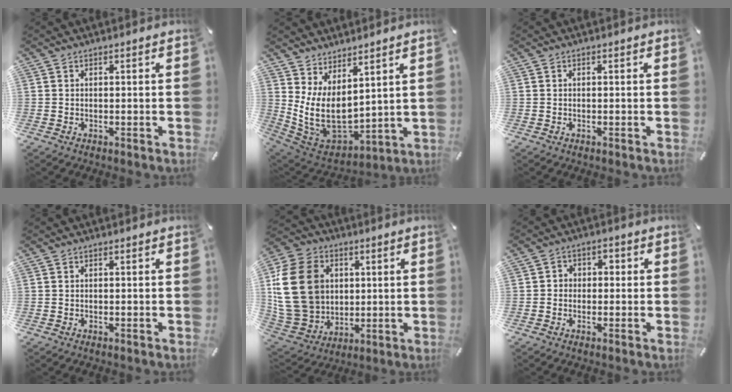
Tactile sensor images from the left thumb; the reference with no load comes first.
{"total": 11.5, "force": [2.6, 7.9, 8.0], "torque": [-0.166, -0.053, 0.058]}
{"total": 0.0}
{"total": 0.0}
{"total": 20.9, "force": [3.1, 17.3, 11.3], "torque": [-0.253, 0.000, 0.063]}
{"total": 3.1, "force": [-1.6, 2.5, 0.8], "torque": [-0.014, 0.015, -0.034]}